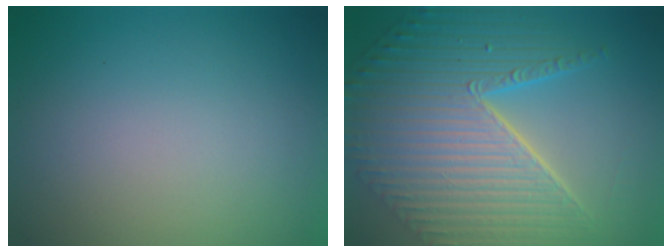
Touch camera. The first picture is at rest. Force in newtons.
{"total": 10.5, "press": 7.2, "slide": 7.6}